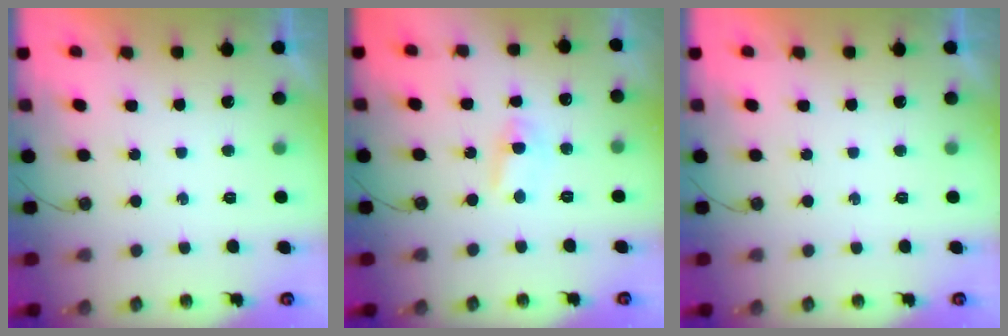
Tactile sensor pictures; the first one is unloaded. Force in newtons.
{"total": 5.0, "press": 5.0, "slide": 0.4}
{"total": 0.0}